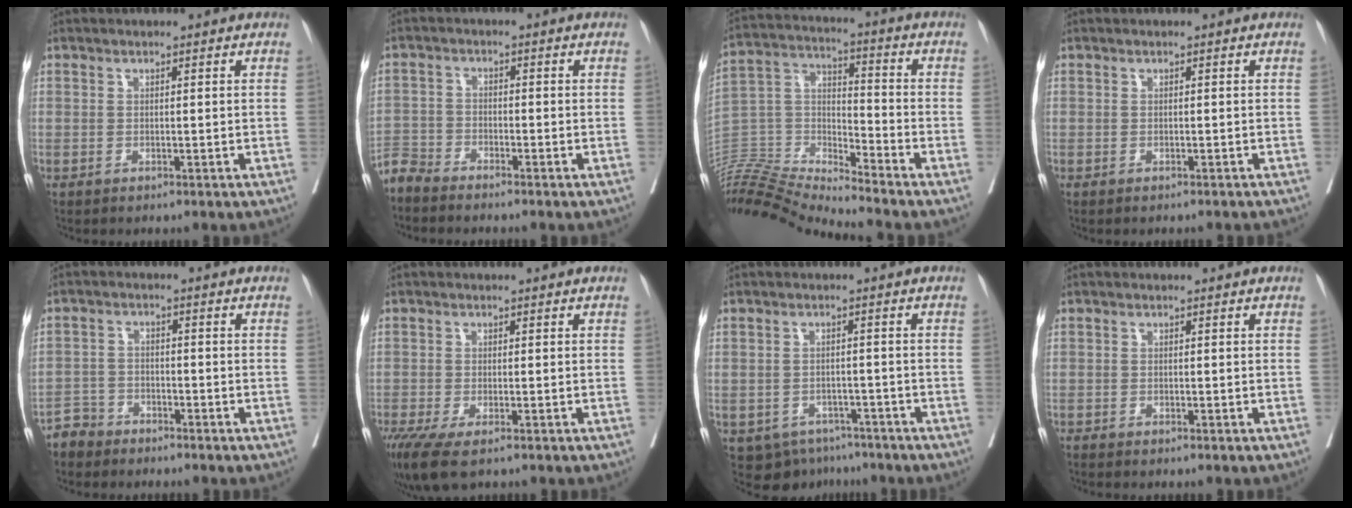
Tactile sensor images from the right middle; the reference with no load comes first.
{"total": 3.0, "force": [-3.0, 0.1, -0.1], "torque": [0.010, -0.012, -0.061]}
{"total": 15.8, "force": [-15.4, -1.1, 3.4], "torque": [-0.061, 0.033, -0.291]}
{"total": 2.0, "force": [-1.8, -0.4, 0.7], "torque": [-0.010, -0.007, -0.022]}
{"total": 3.4, "force": [-3.0, 1.5, -0.5], "torque": [0.009, 0.002, -0.061]}
{"total": 6.3, "force": [-4.0, 1.3, 4.8], "torque": [-0.084, -0.022, -0.070]}
{"total": 5.2, "force": [-3.9, 3.4, 0.7], "torque": [0.001, 0.007, -0.051]}
{"total": 0.9, "force": [-0.8, -0.2, 0.3], "torque": [-0.003, 0.000, -0.016]}